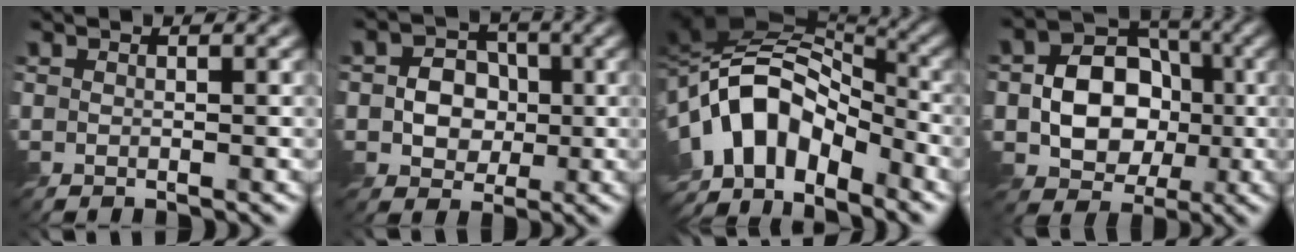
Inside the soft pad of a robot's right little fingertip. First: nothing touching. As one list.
[{"total": 4.7, "force": [-0.1, 4.0, 2.4], "torque": [-0.032, 0.004, -0.013]}, {"total": 11.9, "force": [-4.5, 6.9, 8.6], "torque": [-0.154, 0.017, -0.089]}, {"total": 7.8, "force": [-0.8, 6.2, 4.7], "torque": [-0.058, 0.004, -0.028]}]